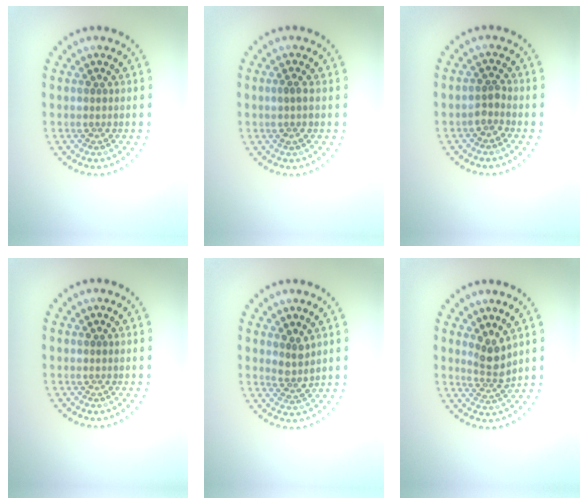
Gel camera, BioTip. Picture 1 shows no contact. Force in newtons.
{"total": 1.1, "press": 1.0, "slide": 0.5}
{"total": 1.4, "press": 1.2, "slide": 0.7}
{"total": 0.0}
{"total": 1.9, "press": 1.5, "slide": 1.2}
{"total": 2.3, "press": 1.8, "slide": 1.5}